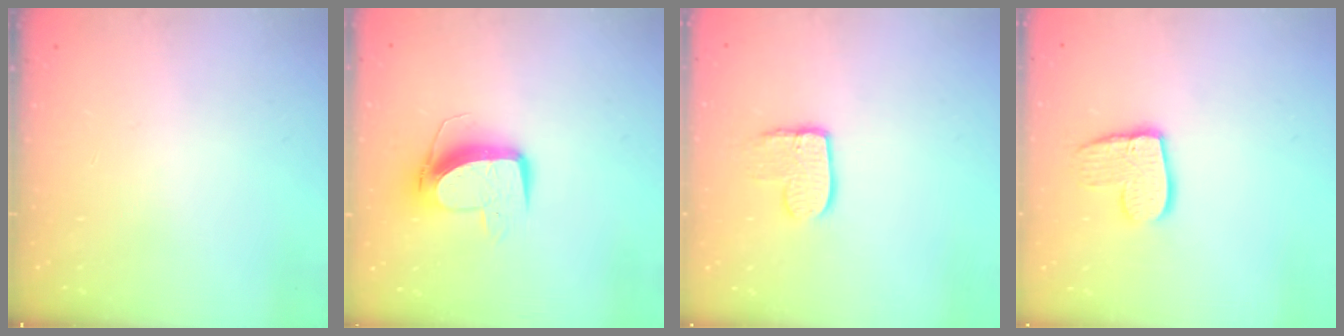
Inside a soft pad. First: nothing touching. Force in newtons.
{"total": 10.3, "press": 10.2, "slide": 1.1}
{"total": 8.4, "press": 8.4, "slide": 0.6}
{"total": 10.9, "press": 10.9, "slide": 0.9}